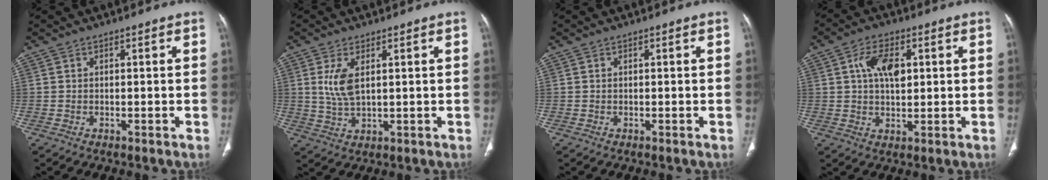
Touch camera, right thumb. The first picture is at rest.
{"total": 5.7, "force": [1.6, 2.5, 4.9], "torque": [-0.107, -0.010, 0.040]}
{"total": 0.0}
{"total": 7.6, "force": [1.9, 4.3, 6.0], "torque": [-0.095, -0.001, 0.031]}